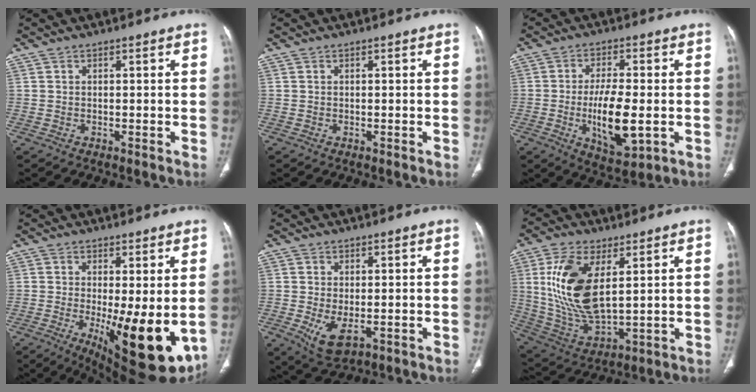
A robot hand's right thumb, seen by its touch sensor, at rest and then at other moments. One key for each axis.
{"total": 0.0}
{"total": 11.9, "fx": -2.2, "fy": 4.6, "fz": 10.8, "tx": -0.186, "ty": -0.008, "tz": -0.029}
{"total": 15.6, "fx": -2.6, "fy": 5.1, "fz": 14.5, "tx": -0.197, "ty": -0.033, "tz": -0.018}
{"total": 5.7, "fx": -1.5, "fy": 2.9, "fz": 4.6, "tx": -0.088, "ty": -0.015, "tz": -0.014}
{"total": 16.9, "fx": 4.4, "fy": 8.0, "fz": 14.2, "tx": -0.284, "ty": -0.021, "tz": 0.099}